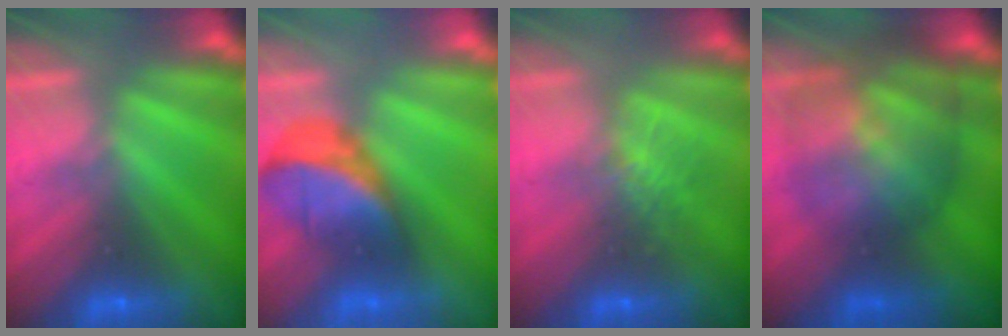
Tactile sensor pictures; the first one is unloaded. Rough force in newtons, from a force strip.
{"total": 2.9}
{"total": 2.7}
{"total": 7.5}